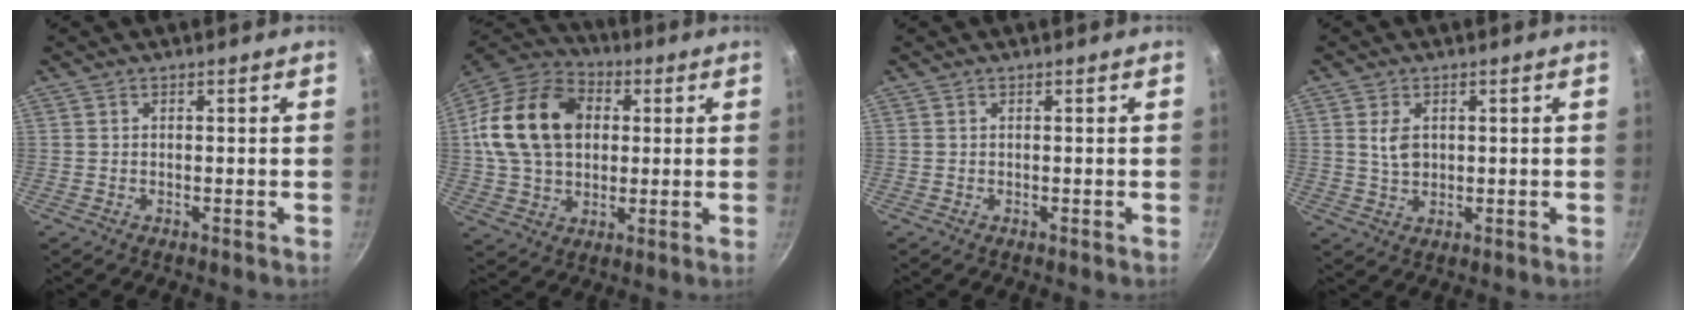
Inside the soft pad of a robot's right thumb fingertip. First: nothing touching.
{"total": 20.4, "force": [3.4, 15.0, 13.4], "torque": [-0.222, 0.023, 0.052]}
{"total": 0.0}
{"total": 4.2, "force": [1.0, 2.9, 2.9], "torque": [-0.045, -0.006, 0.021]}